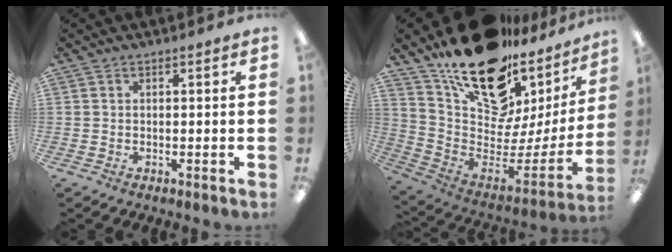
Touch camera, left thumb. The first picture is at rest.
{"total": 23.6, "force": [16.0, 12.0, 12.5], "torque": [-0.194, -0.111, 0.299]}